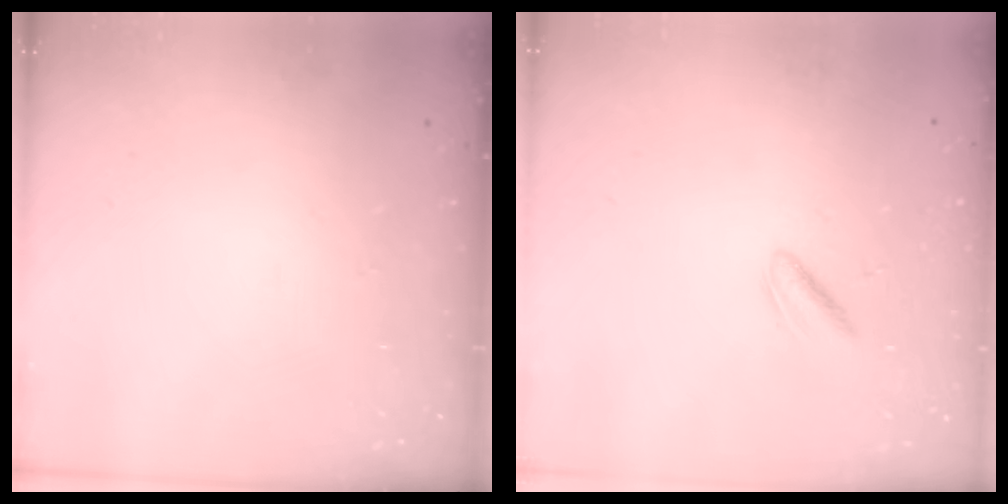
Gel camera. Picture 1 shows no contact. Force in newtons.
{"total": 2.3, "press": 2.1, "slide": 1.0}